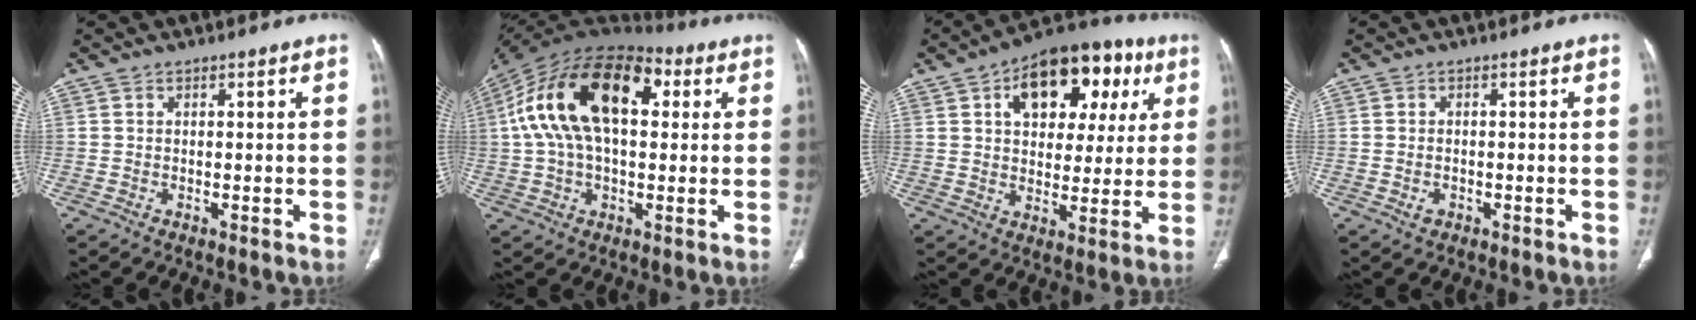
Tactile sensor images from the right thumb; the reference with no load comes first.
{"total": 22.5, "force": [5.2, 12.4, 18.1], "torque": [-0.325, 0.040, 0.078]}
{"total": 19.3, "force": [7.4, 11.6, 13.6], "torque": [-0.140, 0.009, 0.104]}
{"total": 1.7, "force": [-0.6, 1.3, 1.0], "torque": [-0.015, 0.006, -0.005]}